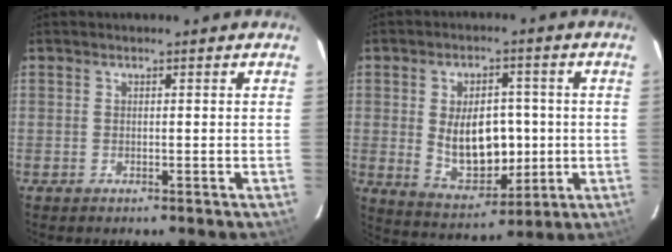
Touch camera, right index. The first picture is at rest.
{"total": 11.8, "force": [-0.1, 7.2, 9.3], "torque": [-0.175, -0.004, 0.021]}